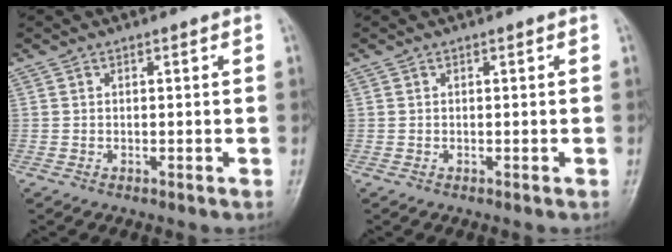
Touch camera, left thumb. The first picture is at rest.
{"total": 0.0}